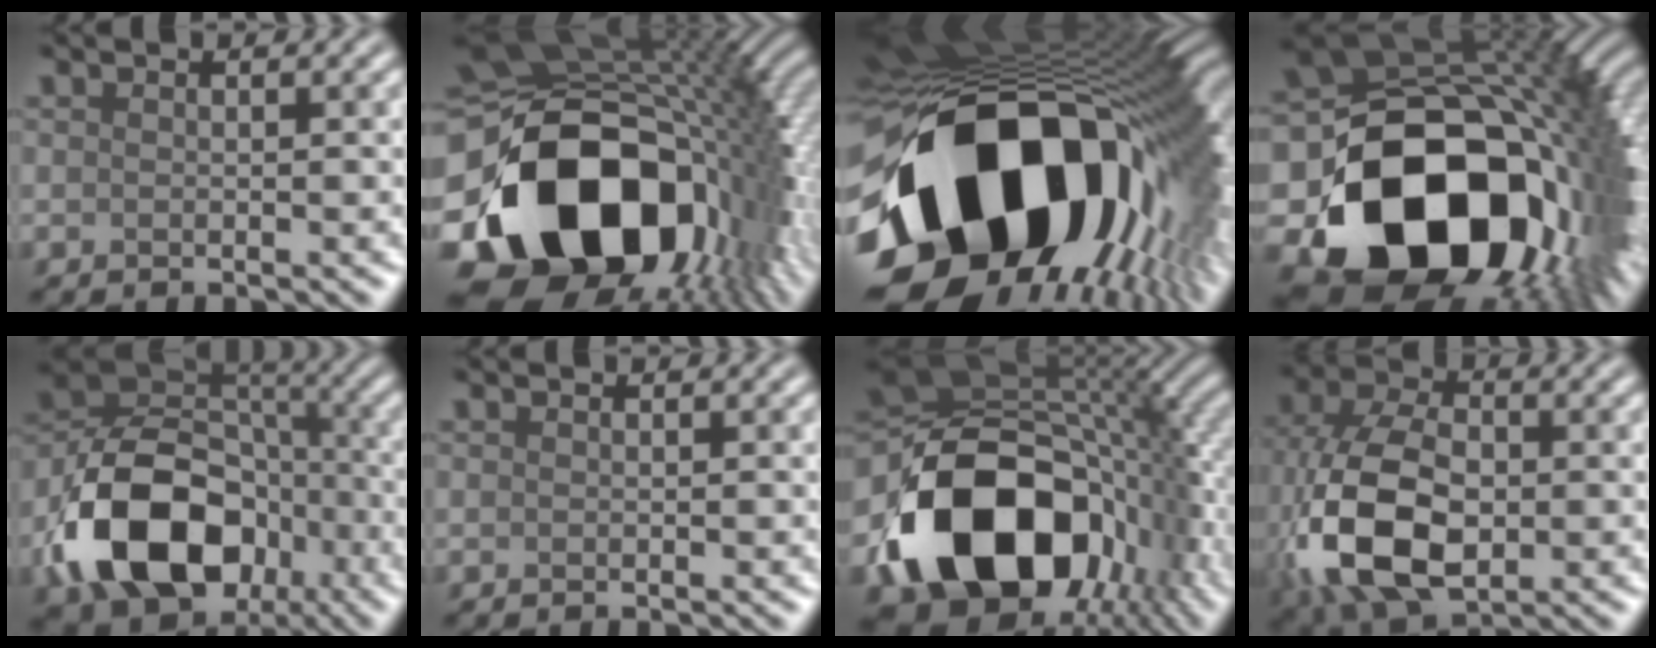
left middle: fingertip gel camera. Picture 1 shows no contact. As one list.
[{"total": 19.1, "force": [-4.6, 13.6, 12.7], "torque": [-0.268, -0.050, -0.054]}, {"total": 19.8, "force": [-4.6, 12.6, 14.6], "torque": [-0.272, -0.050, -0.060]}, {"total": 20.2, "force": [-4.6, 14.6, 13.2], "torque": [-0.254, -0.072, -0.034]}, {"total": 13.6, "force": [-5.6, 9.6, 7.9], "torque": [-0.163, -0.002, -0.108]}, {"total": 0.0}, {"total": 17.2, "force": [-5.4, 11.7, 11.3], "torque": [-0.207, -0.035, -0.082]}, {"total": 12.9, "force": [-2.3, 8.3, 9.6], "torque": [-0.235, -0.021, -0.046]}]